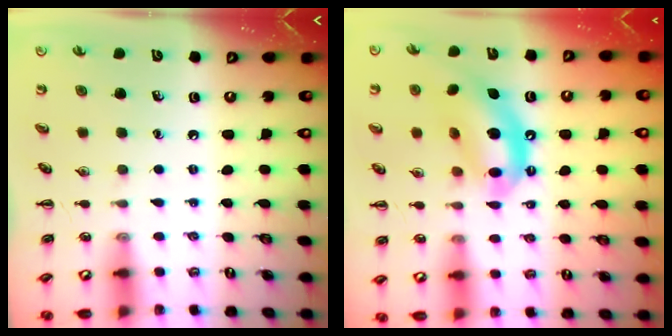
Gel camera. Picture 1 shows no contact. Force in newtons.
{"total": 12.8, "press": 12.4, "slide": 3.4}